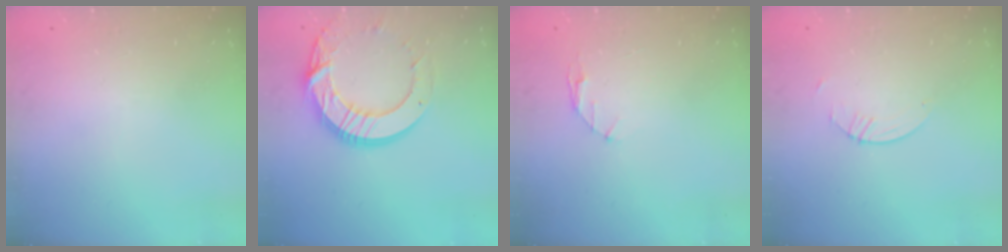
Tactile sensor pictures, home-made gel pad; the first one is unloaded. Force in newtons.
{"total": 16.7, "press": 16.7, "slide": 1.4}
{"total": 2.9, "press": 2.9, "slide": 0.4}
{"total": 0.8, "press": 0.8, "slide": 0.2}